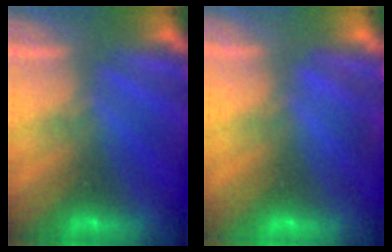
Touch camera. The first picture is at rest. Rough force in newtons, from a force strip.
{"total": 3.2}